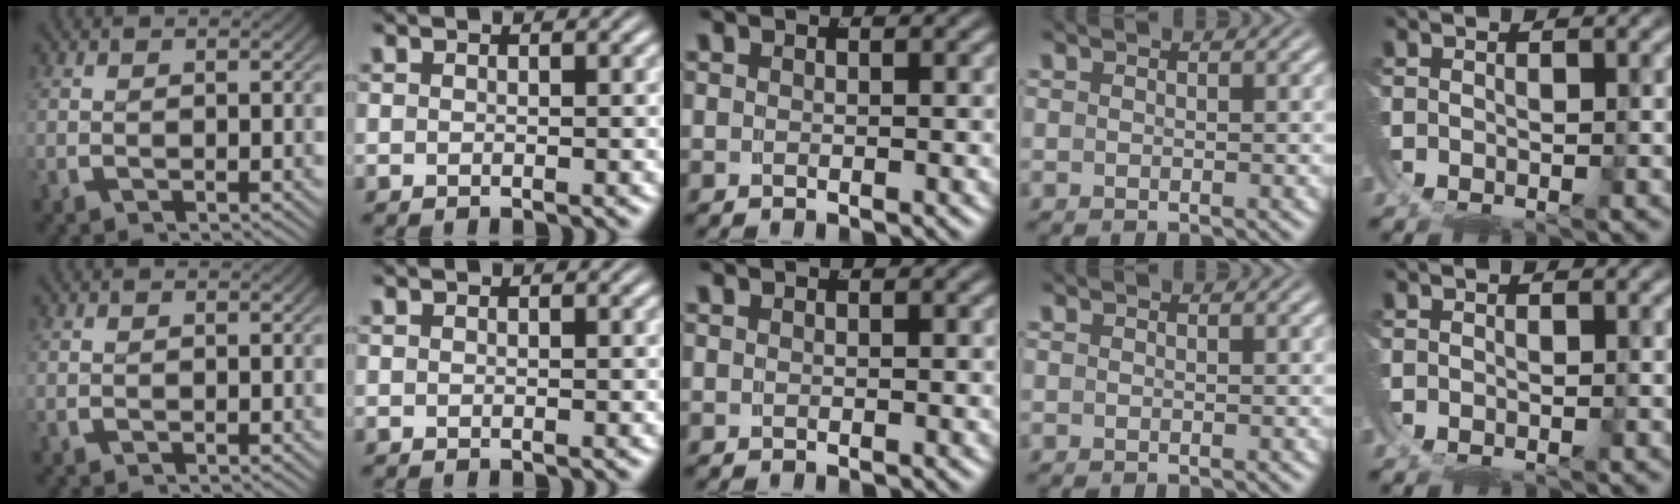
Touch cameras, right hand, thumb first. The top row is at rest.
{}